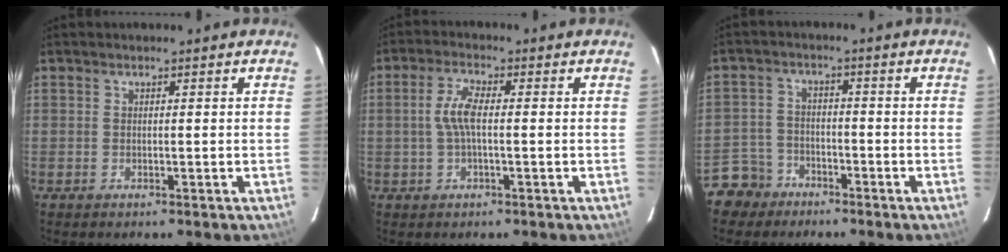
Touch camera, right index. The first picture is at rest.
{"total": 4.7, "force": [-0.1, 1.3, 4.5], "torque": [-0.093, 0.006, -0.001]}
{"total": 6.0, "force": [-4.2, 4.3, 0.1], "torque": [-0.017, 0.024, -0.084]}